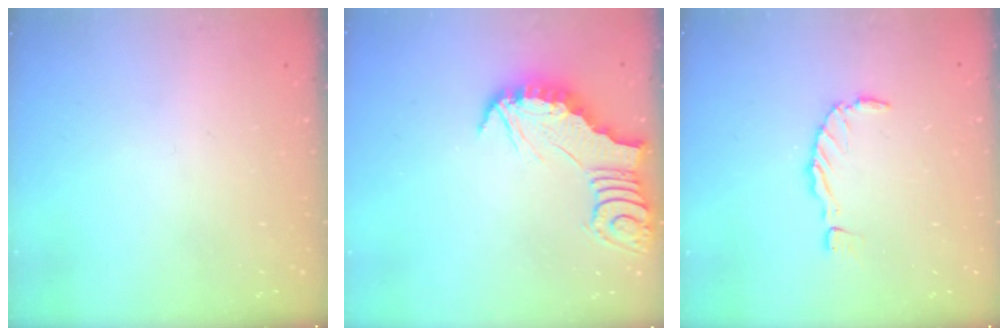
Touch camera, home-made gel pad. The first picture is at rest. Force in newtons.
{"total": 2.8, "press": 2.8, "slide": 0.3}
{"total": 0.0}